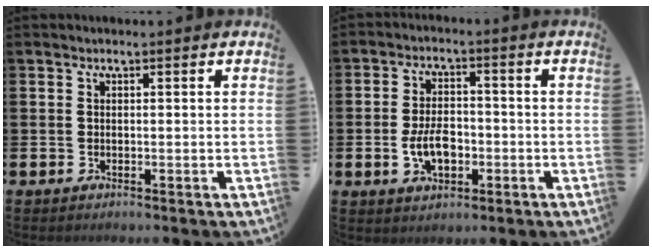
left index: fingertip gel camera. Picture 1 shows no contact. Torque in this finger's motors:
{"motor_torque": [1.16, 0.98, 0.18, 0.10]}